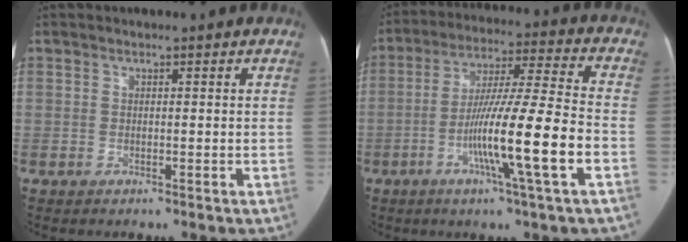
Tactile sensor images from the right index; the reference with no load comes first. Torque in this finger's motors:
{"motor_torque": [1.82, -0.32, 0.69, 0.21]}